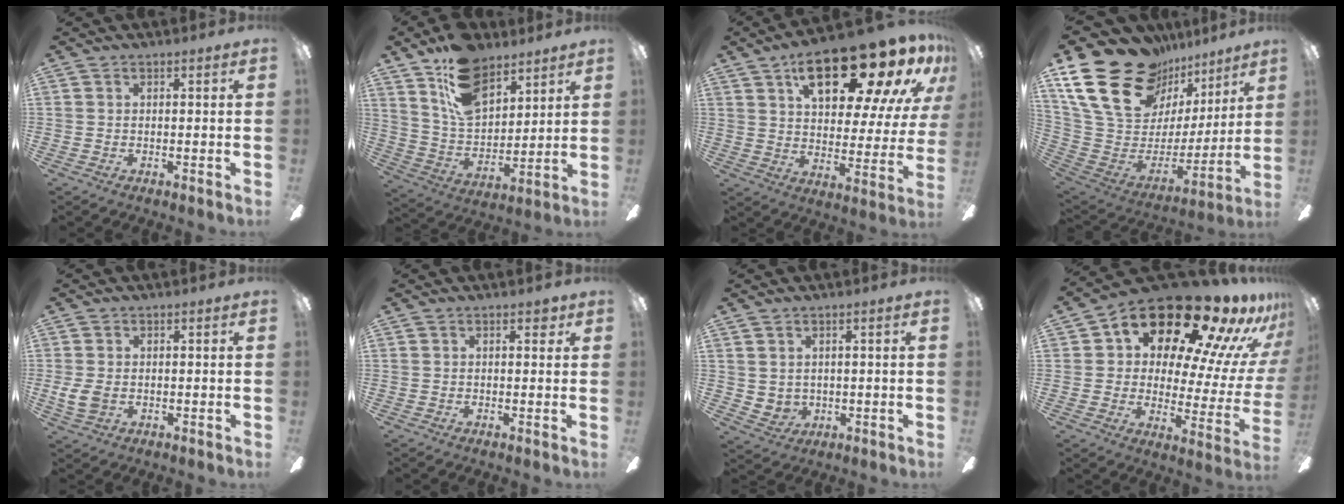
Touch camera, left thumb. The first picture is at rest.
{"total": 15.9, "force": [10.6, 9.1, 7.7], "torque": [-0.144, -0.046, 0.200]}
{"total": 23.4, "force": [15.4, 8.4, 15.5], "torque": [-0.219, -0.096, 0.248]}
{"total": 24.4, "force": [16.1, 13.8, 12.0], "torque": [-0.209, -0.096, 0.311]}
{"total": 4.6, "force": [-0.4, 3.4, 3.2], "torque": [-0.082, 0.000, -0.011]}
{"total": 1.9, "force": [1.1, 1.1, 1.1], "torque": [-0.008, -0.002, 0.015]}
{"total": 3.3, "force": [1.9, 2.6, 0.5], "torque": [-0.019, -0.007, 0.038]}
{"total": 22.0, "force": [16.7, 8.0, 11.9], "torque": [-0.178, -0.124, 0.276]}